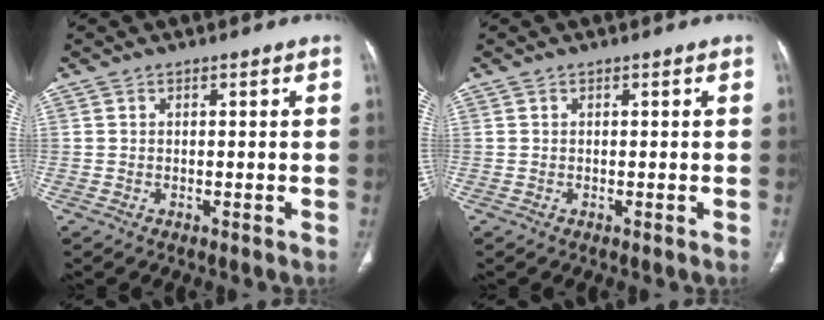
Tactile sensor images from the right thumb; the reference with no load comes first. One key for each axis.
{"total": 0.0}